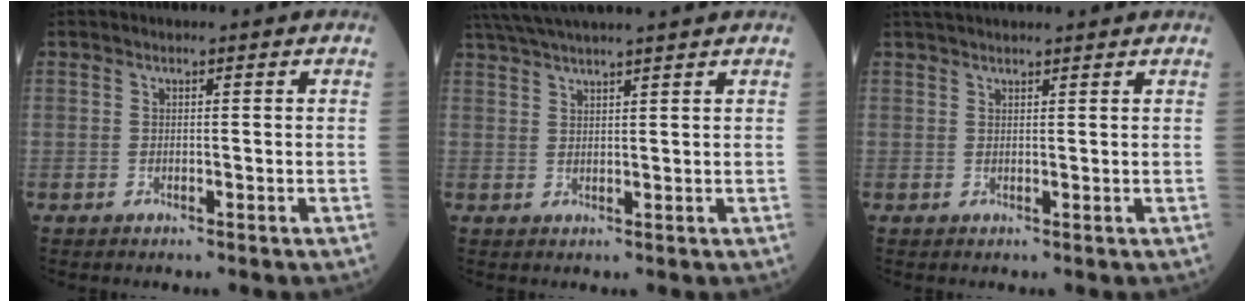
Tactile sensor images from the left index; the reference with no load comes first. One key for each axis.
{"total": 10.3, "fx": 9.0, "fy": -0.9, "fz": 4.9, "tx": -0.087, "ty": 0.031, "tz": 0.136}
{"total": 5.9, "fx": 5.3, "fy": 0.3, "fz": 2.5, "tx": -0.033, "ty": 0.032, "tz": 0.077}